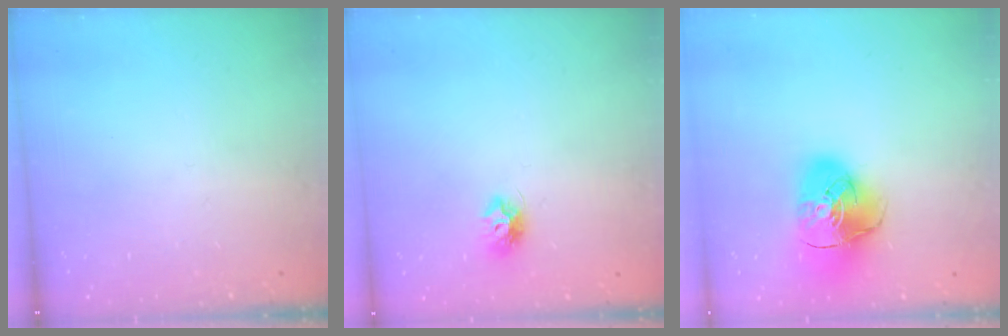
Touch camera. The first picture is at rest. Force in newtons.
{"total": 7.4, "press": 7.4, "slide": 0.2}
{"total": 13.9, "press": 13.8, "slide": 1.7}